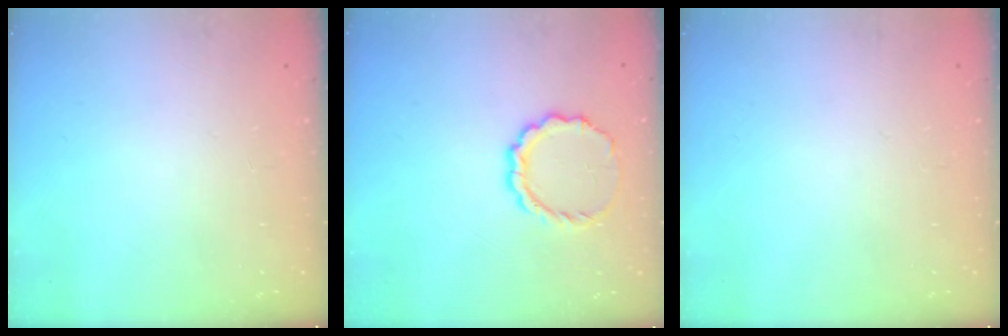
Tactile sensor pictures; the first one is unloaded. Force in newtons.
{"total": 8.2, "press": 7.9, "slide": 1.8}
{"total": 0.0}